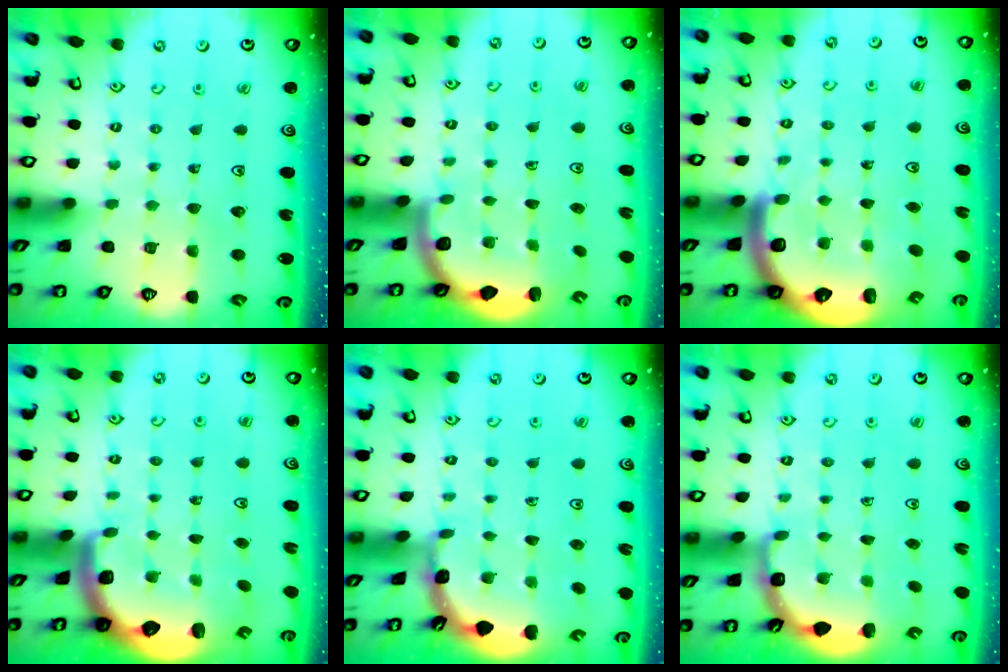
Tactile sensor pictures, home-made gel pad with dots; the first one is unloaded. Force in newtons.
{"total": 2.5, "press": 2.4, "slide": 0.7}
{"total": 7.9, "press": 7.6, "slide": 2.1}
{"total": 2.8, "press": 2.4, "slide": 1.4}
{"total": 1.6, "press": 1.6, "slide": 0.1}
{"total": 3.2, "press": 2.7, "slide": 1.7}